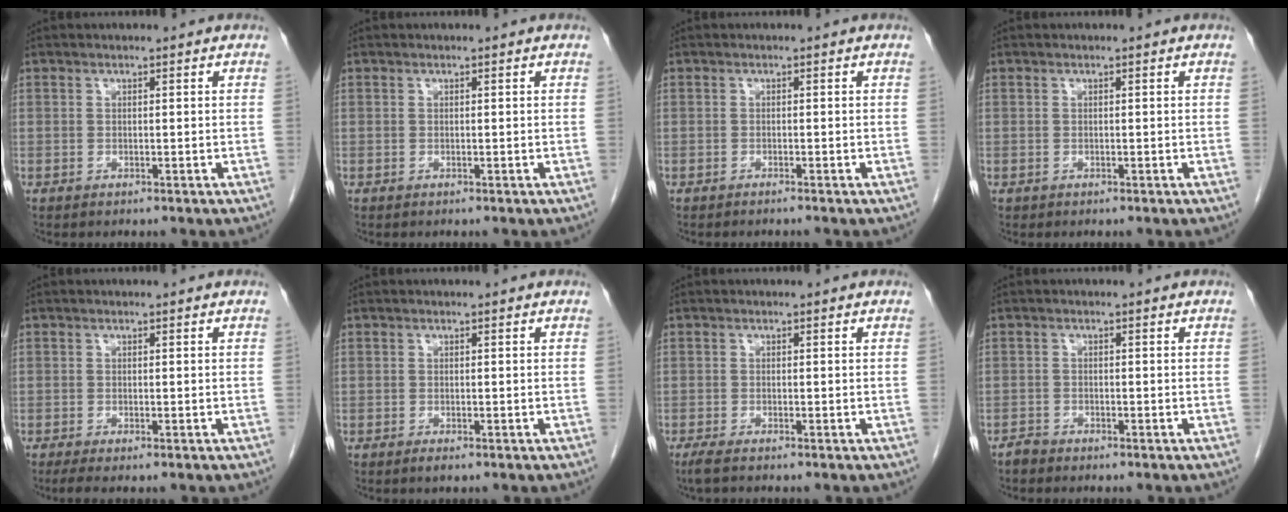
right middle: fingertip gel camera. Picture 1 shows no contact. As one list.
[{"total": 0.0}, {"total": 1.0, "force": [-0.9, -0.2, 0.4], "torque": [-0.004, 0.002, -0.014]}, {"total": 0.0}, {"total": 2.1, "force": [-1.5, 0.3, 1.4], "torque": [-0.026, -0.008, -0.024]}, {"total": 0.9, "force": [-0.6, 0.2, 0.6], "torque": [-0.010, -0.002, -0.007]}, {"total": 1.9, "force": [-1.5, 0.0, 1.1], "torque": [-0.024, -0.007, -0.028]}, {"total": 1.1, "force": [-1.1, 0.2, 0.0], "torque": [0.002, 0.000, -0.023]}]